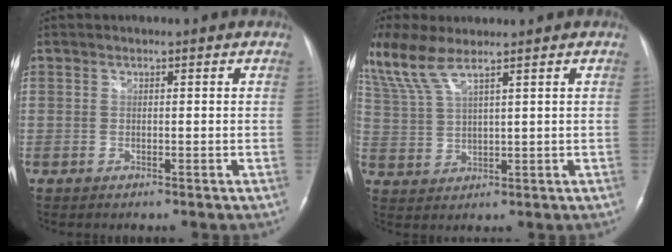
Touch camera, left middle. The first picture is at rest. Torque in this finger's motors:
{"motor_torque": [0.36, -0.39, 0.12, 0.08]}